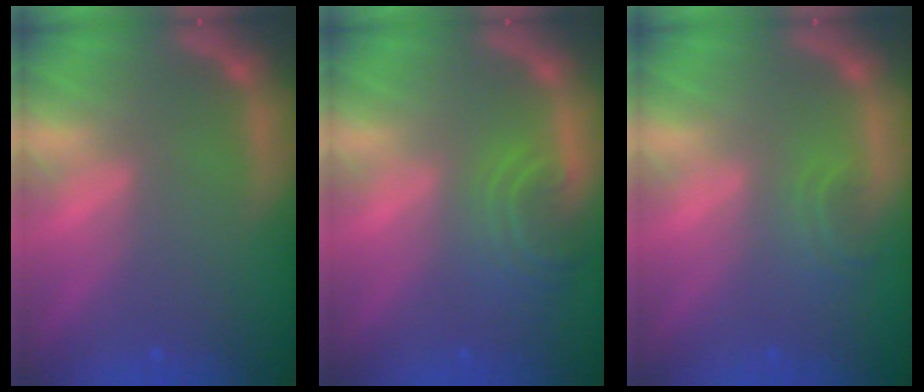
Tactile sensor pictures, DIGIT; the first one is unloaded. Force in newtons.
{"total": 4.0}
{"total": 1.9}